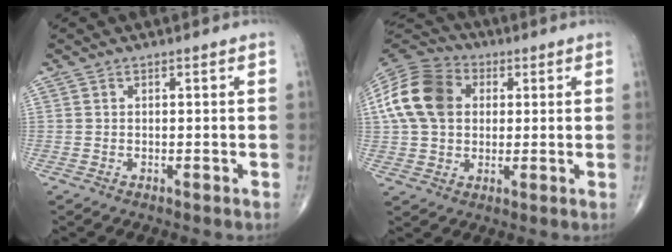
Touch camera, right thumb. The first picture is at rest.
{"total": 15.5, "force": [2.9, 11.8, 9.7], "torque": [-0.181, 0.018, 0.043]}